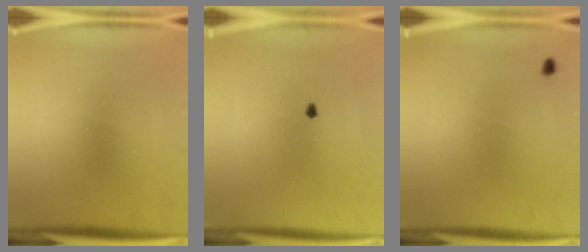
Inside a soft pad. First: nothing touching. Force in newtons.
{"total": 0.7}
{"total": 0.6}